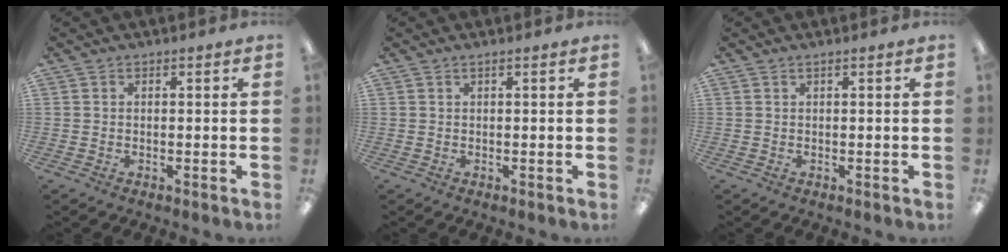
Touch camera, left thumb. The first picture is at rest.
{"total": 0.7, "force": [0.3, 0.0, 0.6], "torque": [-0.012, 0.000, 0.005]}
{"total": 0.6, "force": [0.3, 0.0, 0.6], "torque": [-0.010, 0.000, 0.005]}